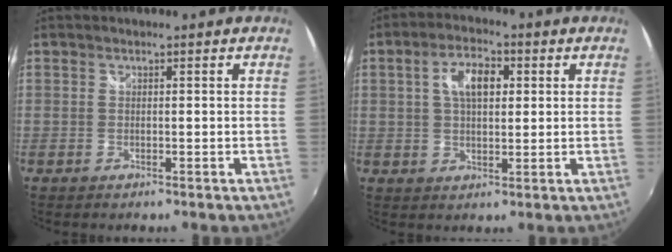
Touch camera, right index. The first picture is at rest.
{"total": 7.2, "force": [1.9, 3.9, 5.8], "torque": [-0.103, 0.017, 0.032]}